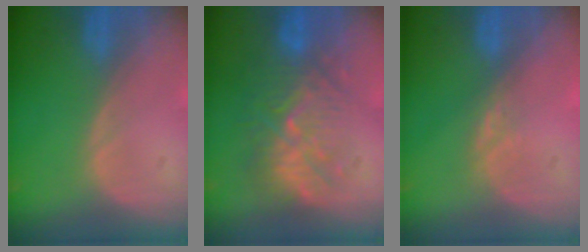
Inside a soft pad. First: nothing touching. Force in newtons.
{"total": 9.4, "press": 9.0, "slide": 2.7}
{"total": 2.0, "press": 1.5, "slide": 1.3}